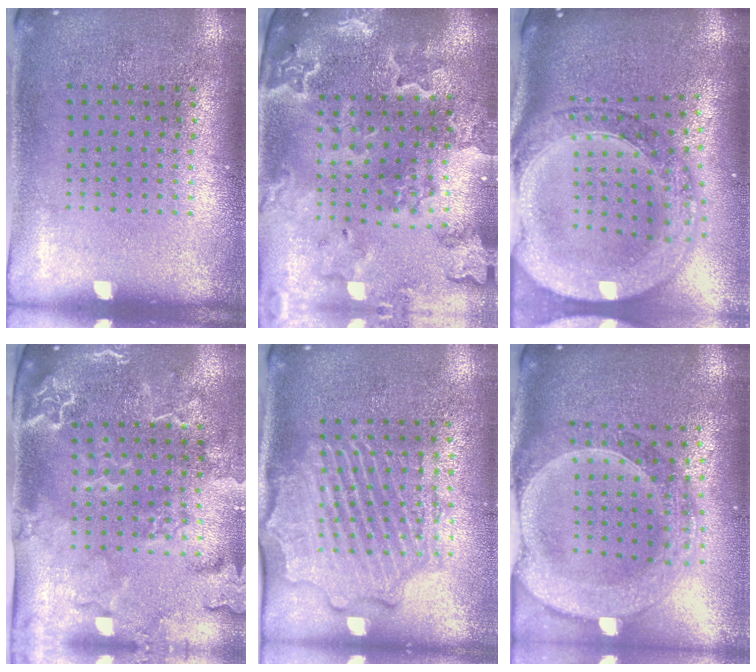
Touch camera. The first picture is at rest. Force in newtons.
{"total": 2.4, "press": 2.3, "slide": 0.7}
{"total": 3.4, "press": 2.7, "slide": 2.0}
{"total": 2.8, "press": 2.5, "slide": 1.4}
{"total": 2.5, "press": 2.3, "slide": 0.8}
{"total": 2.7, "press": 2.4, "slide": 1.2}